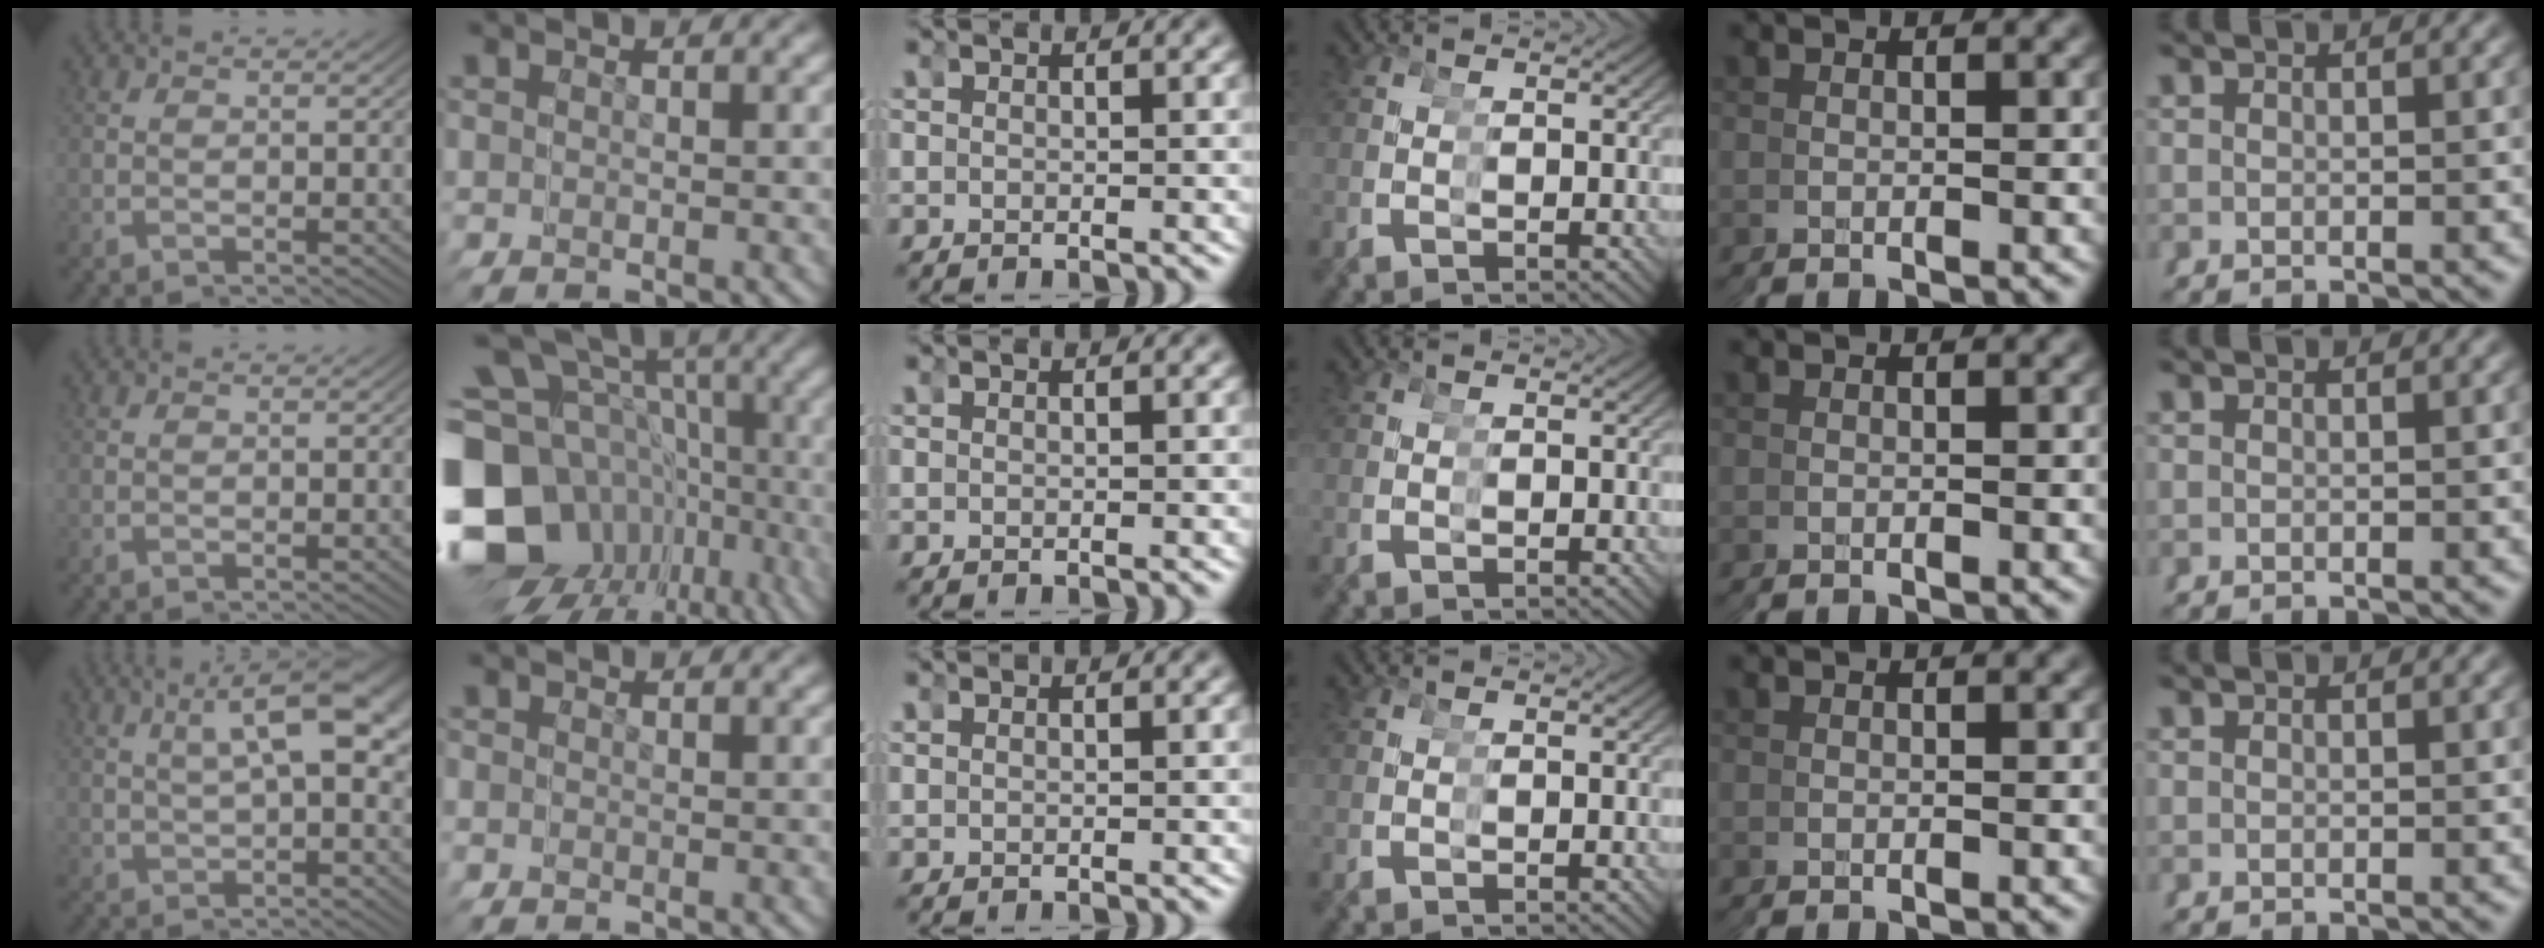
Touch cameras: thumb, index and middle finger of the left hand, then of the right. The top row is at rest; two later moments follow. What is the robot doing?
{"motion": "grasp_and_lifting", "object": "tape"}